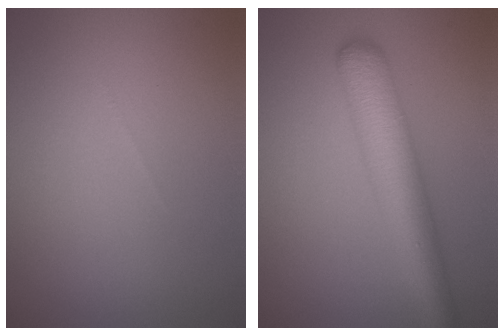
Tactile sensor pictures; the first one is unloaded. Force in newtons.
{"total": 6.3, "press": 6.3, "slide": 0.2}